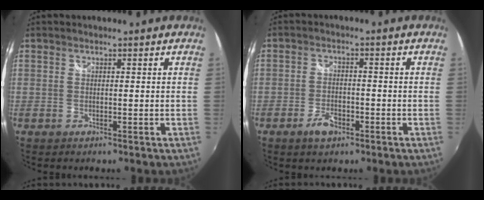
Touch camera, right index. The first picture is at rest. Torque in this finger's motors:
{"motor_torque": [0.19, -0.01, 0.13, 0.02]}